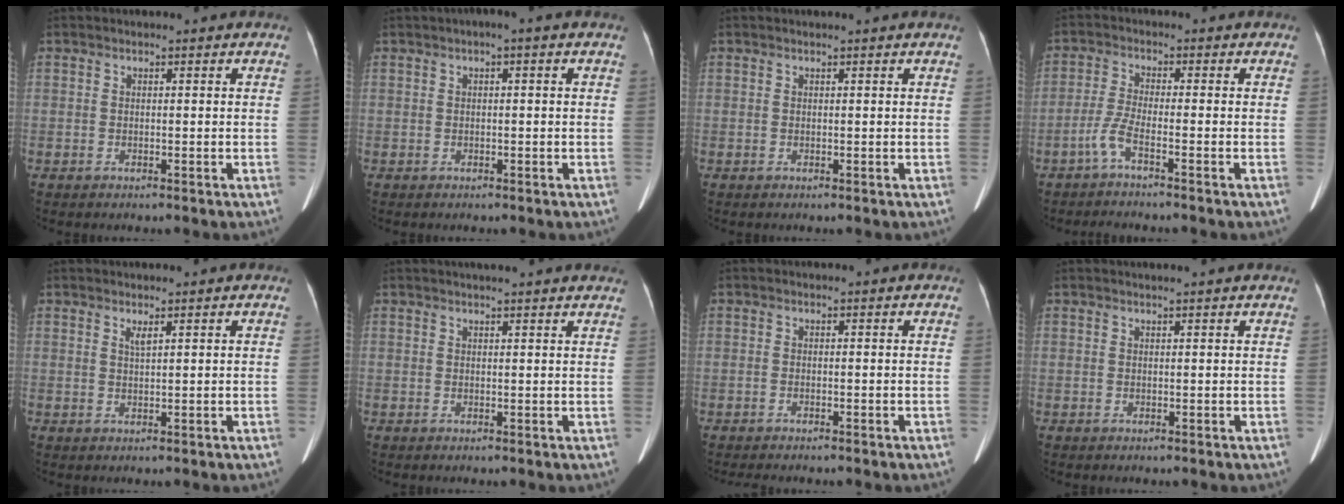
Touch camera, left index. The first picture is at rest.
{"total": 1.5, "force": [0.4, 0.1, 1.4], "torque": [-0.029, 0.009, 0.002]}
{"total": 1.0, "force": [0.9, -0.1, 0.4], "torque": [-0.009, 0.009, 0.015]}
{"total": 3.2, "force": [-2.1, -0.5, 2.3], "torque": [-0.059, 0.001, -0.048]}
{"total": 1.2, "force": [0.8, 0.0, 0.8], "torque": [-0.019, -0.003, 0.017]}
{"total": 9.3, "force": [8.3, 0.5, 4.0], "torque": [-0.055, 0.021, 0.085]}
{"total": 2.0, "force": [-1.7, 0.4, 0.9], "torque": [-0.015, -0.005, -0.020]}
{"total": 2.8, "force": [2.5, -0.3, 1.2], "torque": [-0.016, 0.012, 0.030]}